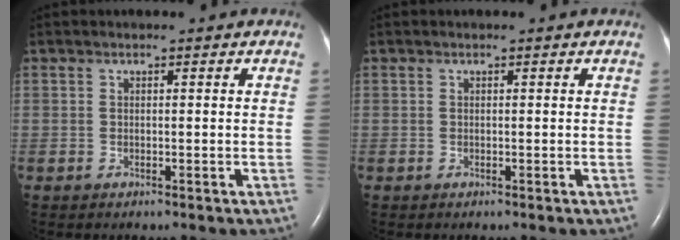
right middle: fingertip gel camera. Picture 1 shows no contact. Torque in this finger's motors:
{"motor_torque": [0.00, 0.01, 0.00, 0.00]}